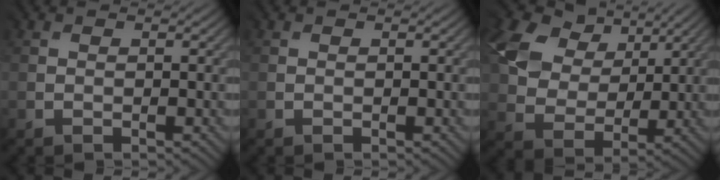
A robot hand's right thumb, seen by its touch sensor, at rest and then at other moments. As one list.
[{"total": 0.0}, {"total": 12.1, "force": [5.7, 8.2, 6.8], "torque": [-0.172, 0.031, 0.098]}]